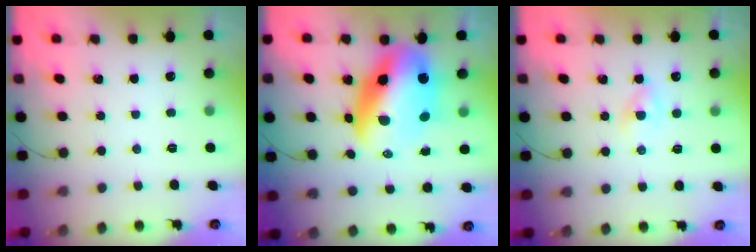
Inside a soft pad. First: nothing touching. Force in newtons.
{"total": 15.5, "press": 15.0, "slide": 4.0}
{"total": 1.9, "press": 1.7, "slide": 0.8}